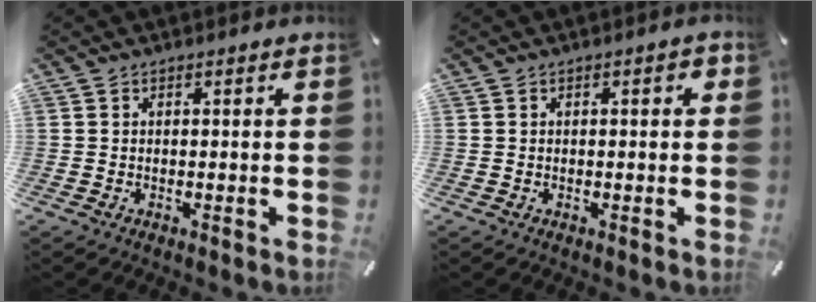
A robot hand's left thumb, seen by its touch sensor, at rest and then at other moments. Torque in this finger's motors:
{"motor_torque": [0.35, 0.42, 0.25, -0.17, 0.08]}